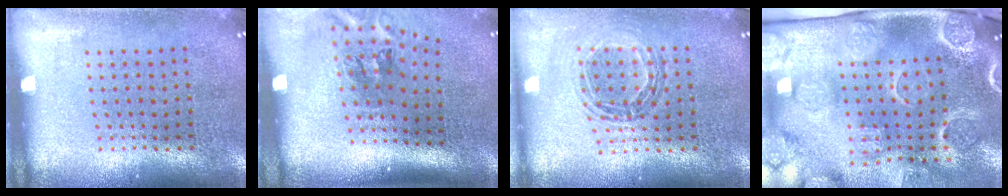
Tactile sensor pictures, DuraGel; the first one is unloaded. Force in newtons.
{"total": 2.2, "press": 1.3, "slide": 1.8}
{"total": 0.9, "press": 0.9, "slide": 0.1}
{"total": 4.3, "press": 3.4, "slide": 2.7}